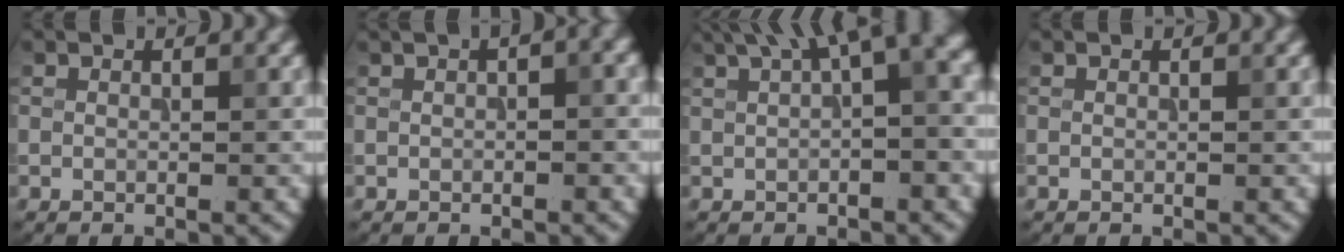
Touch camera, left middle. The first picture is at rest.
{"total": 3.5, "force": [1.4, 1.0, 3.0], "torque": [-0.034, 0.010, 0.013]}
{"total": 7.9, "force": [3.5, 2.6, 6.6], "torque": [-0.088, 0.027, 0.055]}
{"total": 0.0}